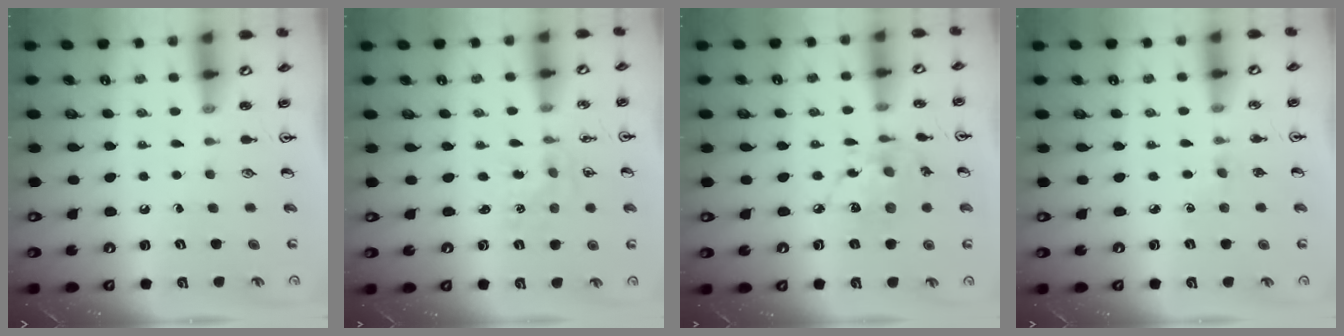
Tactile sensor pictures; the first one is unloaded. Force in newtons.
{"total": 1.0, "press": 1.0, "slide": 0.2}
{"total": 11.3, "press": 11.3, "slide": 0.9}
{"total": 2.0, "press": 2.0, "slide": 0.3}